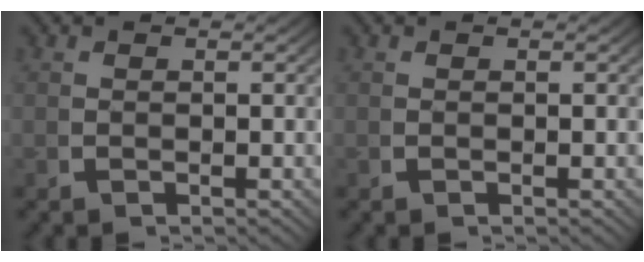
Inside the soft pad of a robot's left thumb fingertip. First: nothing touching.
{"total": 0.0}